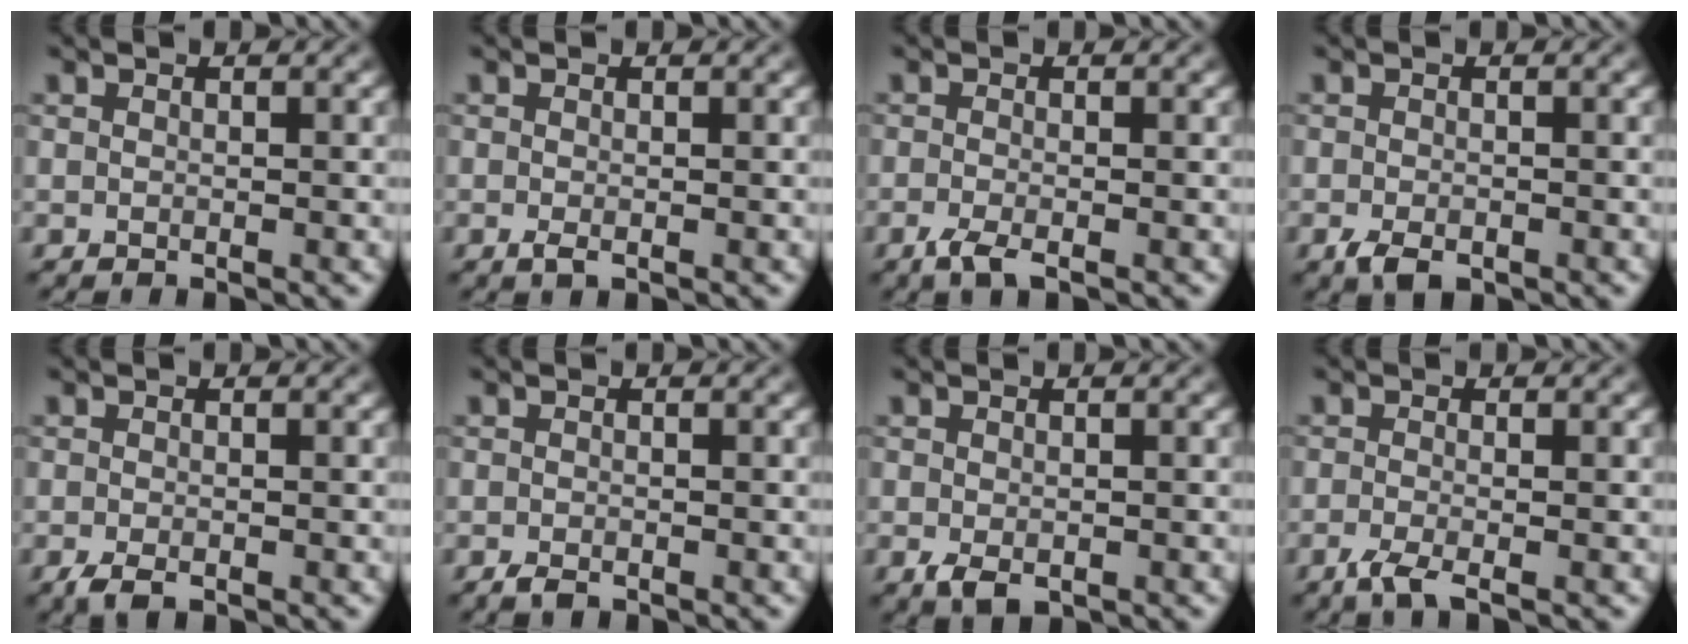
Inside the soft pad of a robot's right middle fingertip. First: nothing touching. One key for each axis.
{"total": 0.9, "fx": -0.4, "fy": 0.3, "fz": 0.7, "tx": -0.017, "ty": -0.005, "tz": -0.006}
{"total": 1.9, "fx": -1.2, "fy": 0.5, "fz": 1.5, "tx": -0.034, "ty": -0.007, "tz": -0.027}
{"total": 2.3, "fx": -1.3, "fy": 1.2, "fz": 1.4, "tx": -0.028, "ty": -0.006, "tz": -0.025}
{"total": 1.8, "fx": -1.1, "fy": 0.7, "fz": 1.2, "tx": -0.025, "ty": -0.006, "tz": -0.022}
{"total": 1.1, "fx": -0.8, "fy": 0.5, "fz": 0.6, "tx": -0.012, "ty": -0.003, "tz": -0.015}
{"total": 2.0, "fx": -0.9, "fy": 1.2, "fz": 1.4, "tx": -0.032, "ty": -0.008, "tz": -0.013}
{"total": 2.2, "fx": -1.4, "fy": 0.4, "fz": 1.7, "tx": -0.037, "ty": -0.009, "tz": -0.035}